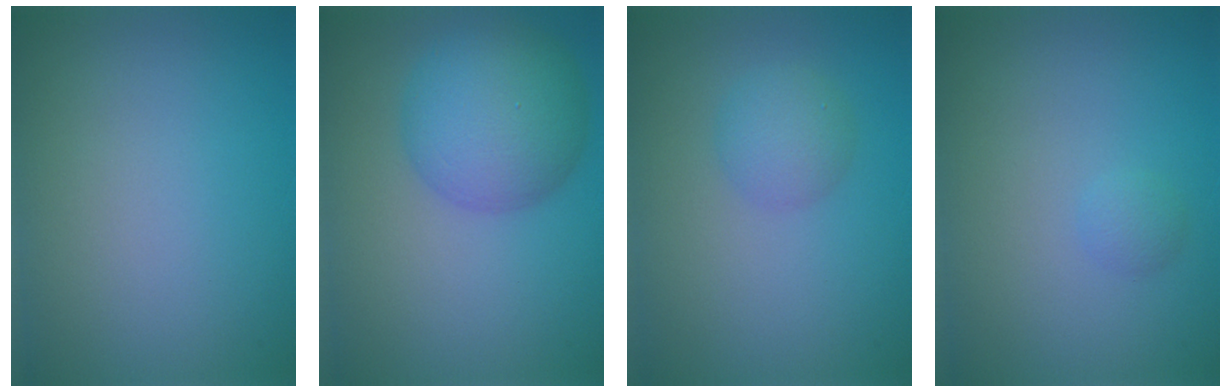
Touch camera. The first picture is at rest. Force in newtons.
{"total": 6.9, "press": 6.9, "slide": 0.3}
{"total": 2.5, "press": 2.5, "slide": 0.1}
{"total": 0.9, "press": 0.9, "slide": 0.0}